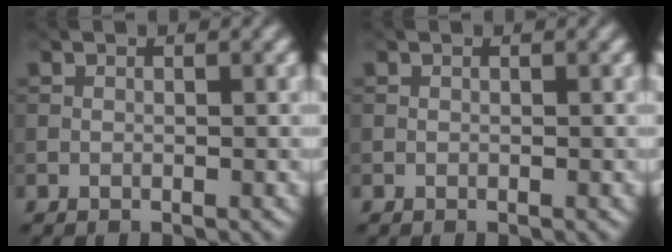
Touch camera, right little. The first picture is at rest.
{"total": 0.0}